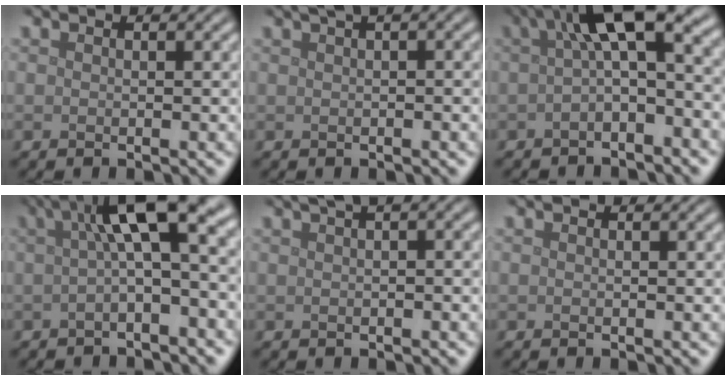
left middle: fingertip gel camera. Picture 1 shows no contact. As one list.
[{"total": 6.3, "force": [2.5, 2.9, 5.0], "torque": [-0.040, 0.032, 0.027]}, {"total": 7.7, "force": [1.0, 2.6, 7.2], "torque": [-0.108, 0.020, 0.002]}, {"total": 8.2, "force": [1.6, 2.2, 7.7], "torque": [-0.115, 0.021, 0.014]}, {"total": 7.3, "force": [3.0, 3.4, 5.7], "torque": [-0.043, 0.038, 0.031]}, {"total": 0.0}]